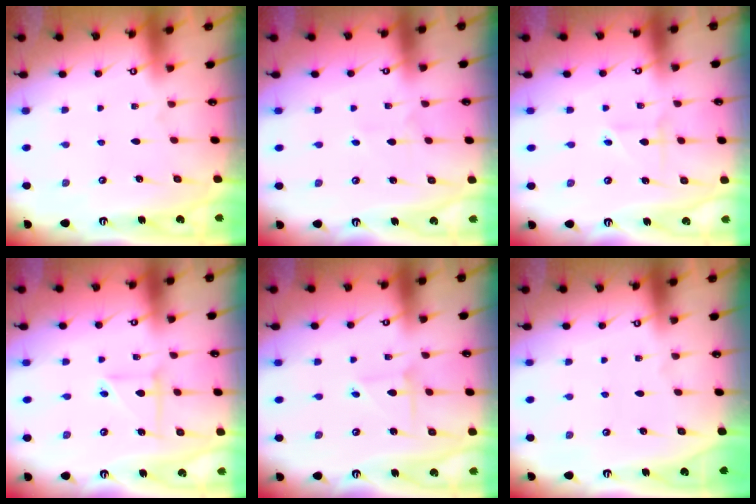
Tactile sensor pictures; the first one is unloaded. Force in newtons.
{"total": 1.8, "press": 1.8, "slide": 0.2}
{"total": 1.6, "press": 1.4, "slide": 0.9}
{"total": 4.0, "press": 4.0, "slide": 0.4}
{"total": 2.3, "press": 2.3, "slide": 0.3}
{"total": 0.0}